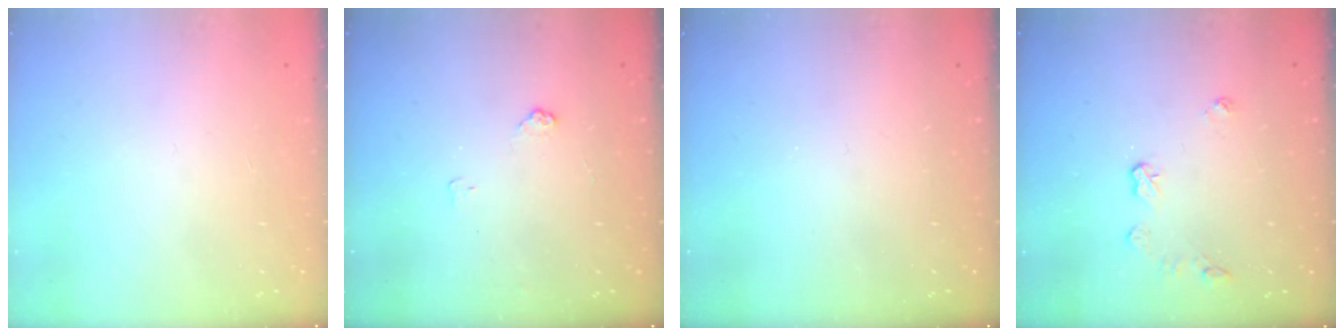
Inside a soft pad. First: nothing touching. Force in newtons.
{"total": 4.0, "press": 4.0, "slide": 0.5}
{"total": 0.0}
{"total": 5.1, "press": 5.0, "slide": 0.6}